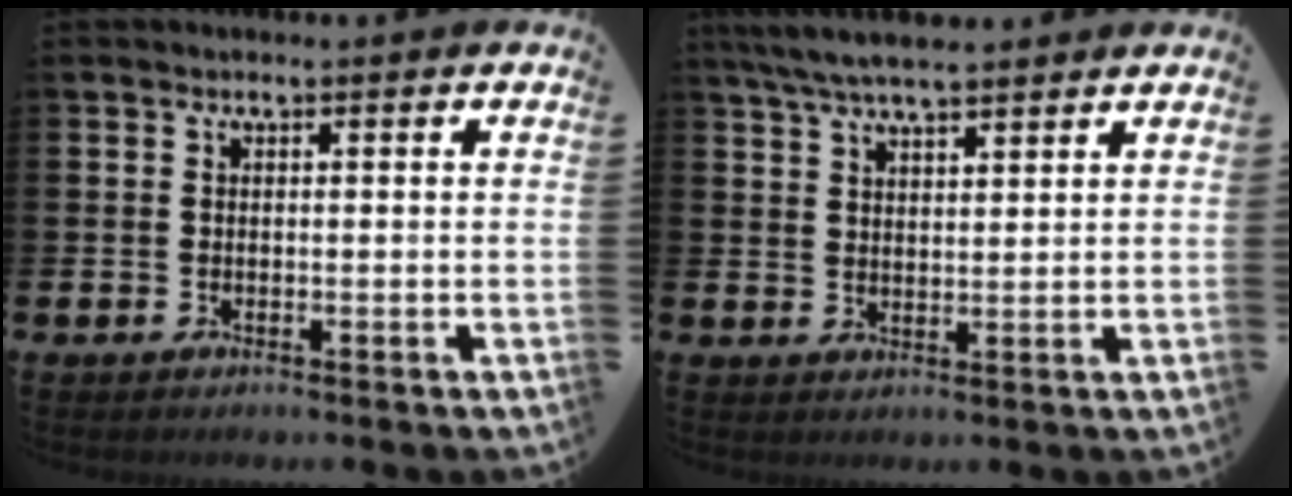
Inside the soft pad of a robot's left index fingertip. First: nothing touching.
{"total": 5.8, "force": [5.3, 1.0, 2.1], "torque": [-0.052, -0.014, 0.098]}